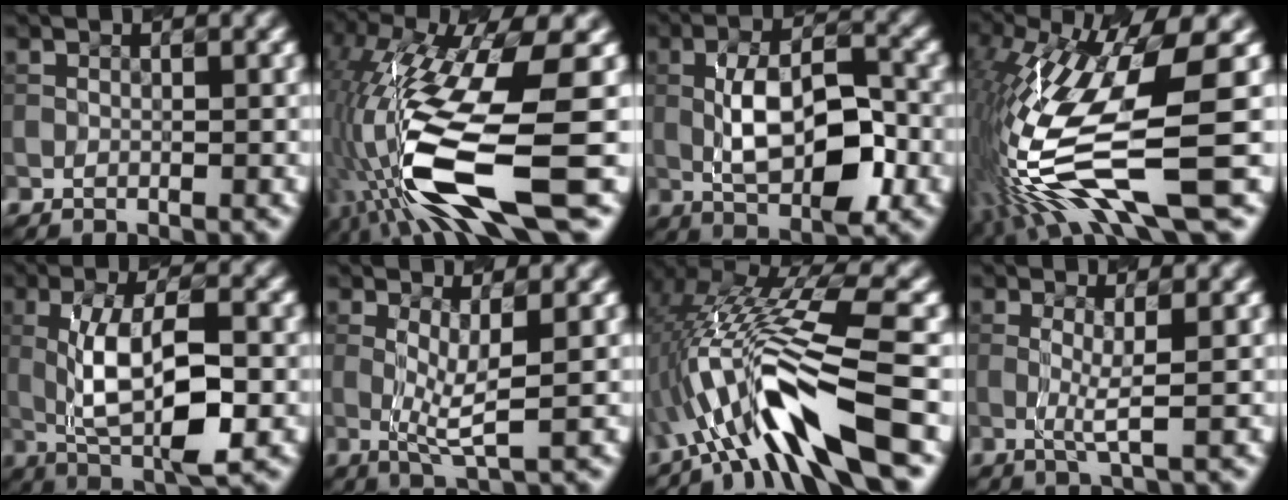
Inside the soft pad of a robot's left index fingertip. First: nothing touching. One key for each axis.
{"total": 13.4, "fx": -3.6, "fy": 3.6, "fz": 12.3, "tx": -0.255, "ty": -0.008, "tz": -0.057}
{"total": 8.2, "fx": -1.4, "fy": 3.4, "fz": 7.4, "tx": -0.129, "ty": 0.008, "tz": -0.025}
{"total": 12.8, "fx": -3.0, "fy": 2.8, "fz": 12.1, "tx": -0.254, "ty": -0.006, "tz": -0.045}
{"total": 8.2, "fx": -0.7, "fy": 2.8, "fz": 7.7, "tx": -0.136, "ty": 0.005, "tz": -0.012}
{"total": 3.1, "fx": 0.5, "fy": 0.5, "fz": 3.0, "tx": -0.065, "ty": -0.011, "tz": 0.011}
{"total": 11.1, "fx": -2.7, "fy": 2.9, "fz": 10.4, "tx": -0.194, "ty": 0.013, "tz": -0.047}
{"total": 2.1, "fx": 0.3, "fy": 0.2, "fz": 2.1, "tx": -0.047, "ty": -0.009, "tz": 0.002}